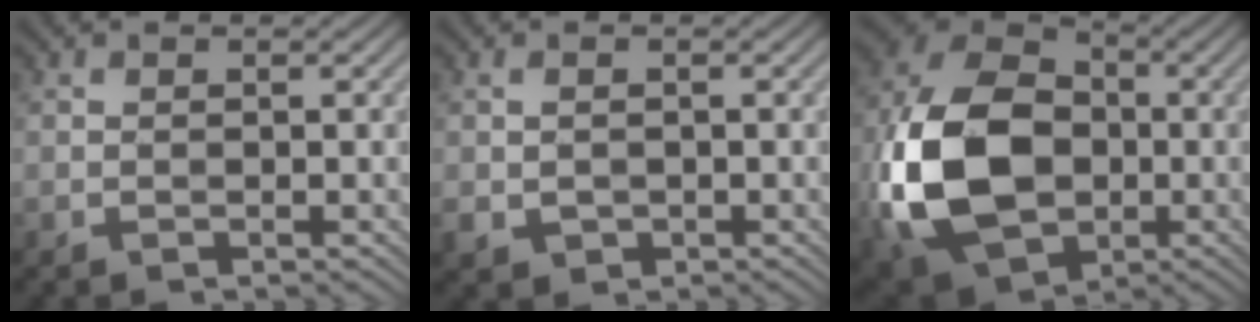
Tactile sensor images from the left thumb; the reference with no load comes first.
{"total": 2.1, "force": [-0.3, 1.6, 1.2], "torque": [-0.033, -0.004, -0.003]}
{"total": 17.8, "force": [-3.2, 12.8, 12.0], "torque": [-0.289, -0.006, -0.073]}